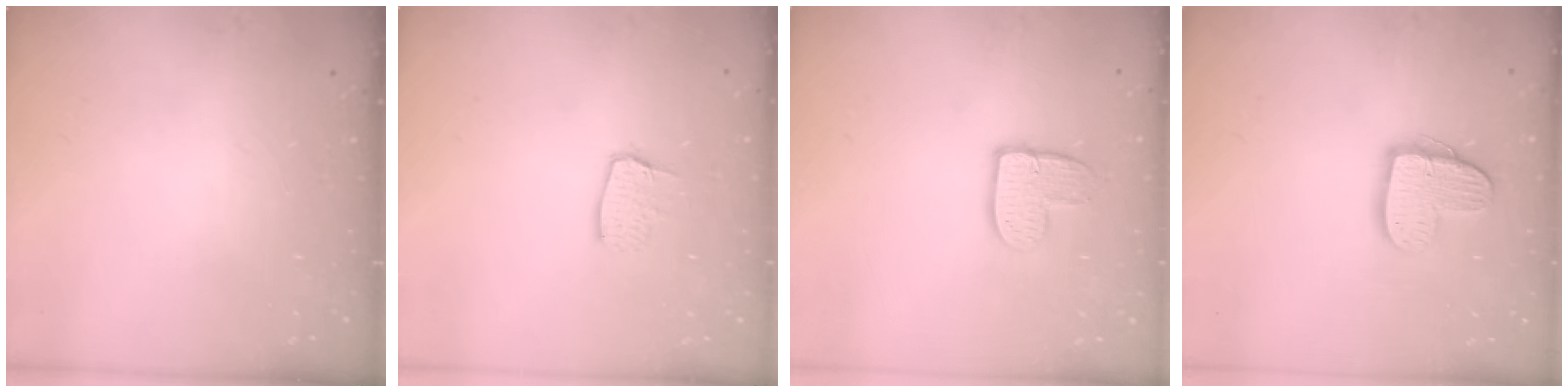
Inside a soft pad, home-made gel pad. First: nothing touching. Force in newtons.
{"total": 6.8, "press": 6.8, "slide": 0.5}
{"total": 9.5, "press": 9.5, "slide": 0.3}
{"total": 13.5, "press": 13.5, "slide": 0.9}